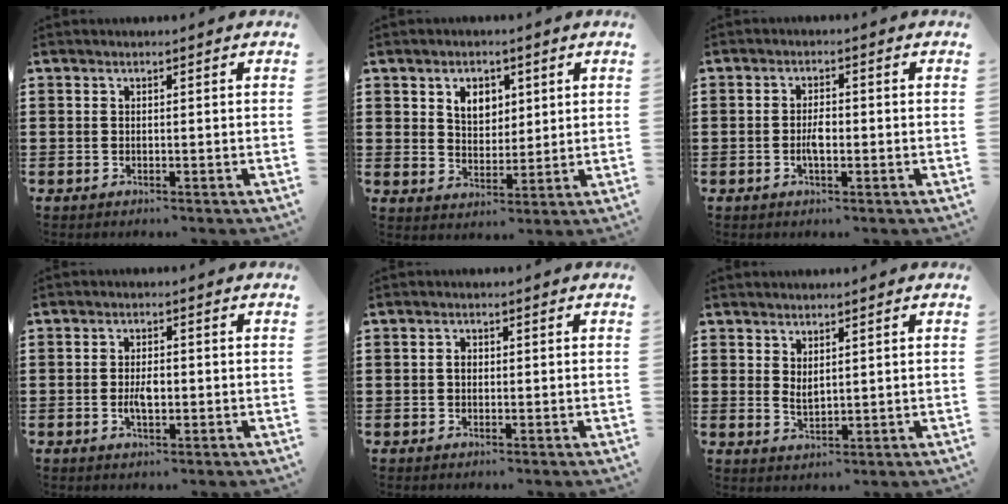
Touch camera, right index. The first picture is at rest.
{"total": 4.5, "force": [2.1, 3.4, 2.1], "torque": [-0.047, 0.010, 0.035]}
{"total": 2.8, "force": [-0.6, 1.1, 2.5], "torque": [-0.054, 0.001, -0.014]}
{"total": 3.1, "force": [-0.5, 1.4, 2.7], "torque": [-0.051, 0.003, -0.009]}
{"total": 1.2, "force": [0.0, 0.8, 0.9], "torque": [-0.019, 0.004, -0.001]}
{"total": 1.9, "force": [1.3, 0.7, 1.1], "torque": [-0.021, 0.001, 0.025]}